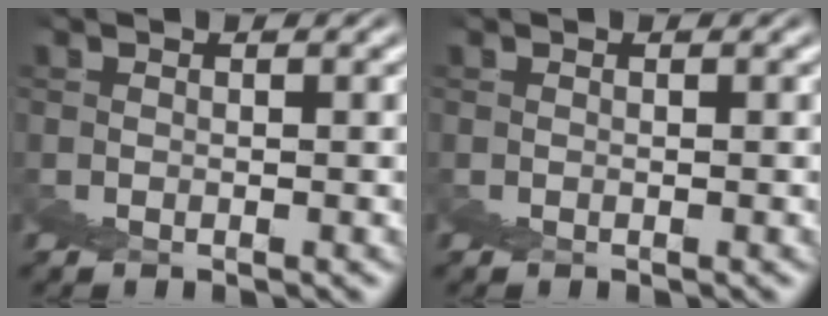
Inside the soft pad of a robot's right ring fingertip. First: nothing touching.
{"total": 0.0}